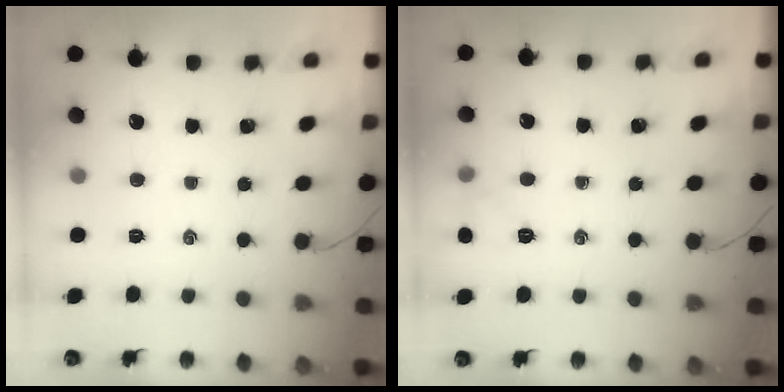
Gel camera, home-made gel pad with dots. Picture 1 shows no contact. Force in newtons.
{"total": 6.2, "press": 6.0, "slide": 1.6}